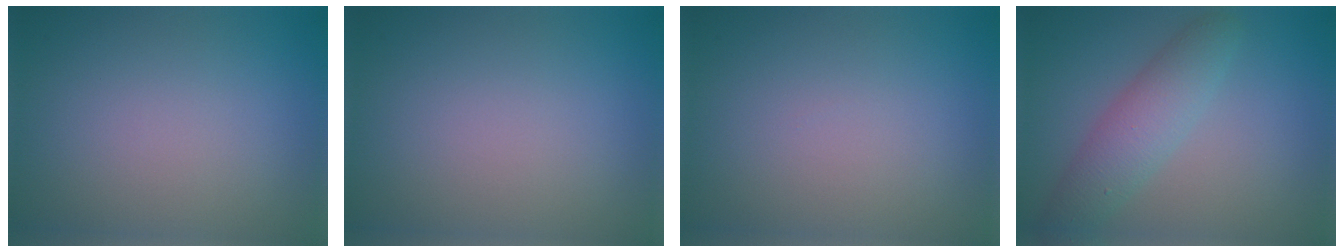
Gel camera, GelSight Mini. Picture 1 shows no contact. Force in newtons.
{"total": 0.0}
{"total": 0.0}
{"total": 4.2, "press": 4.2, "slide": 0.1}